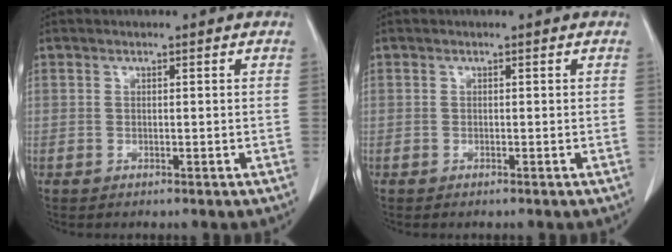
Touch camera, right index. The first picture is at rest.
{"total": 0.0}